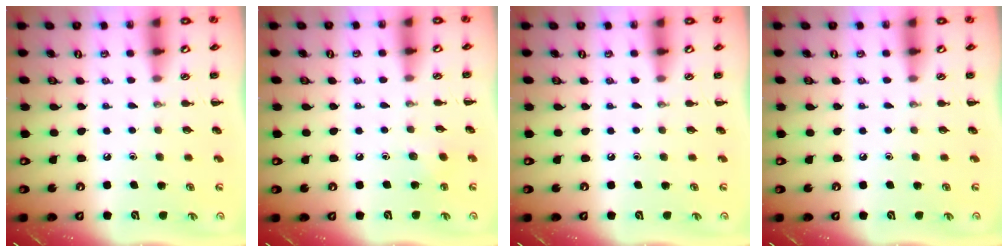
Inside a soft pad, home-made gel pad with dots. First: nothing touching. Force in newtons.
{"total": 4.0, "press": 3.8, "slide": 1.1}
{"total": 0.0}
{"total": 0.0}